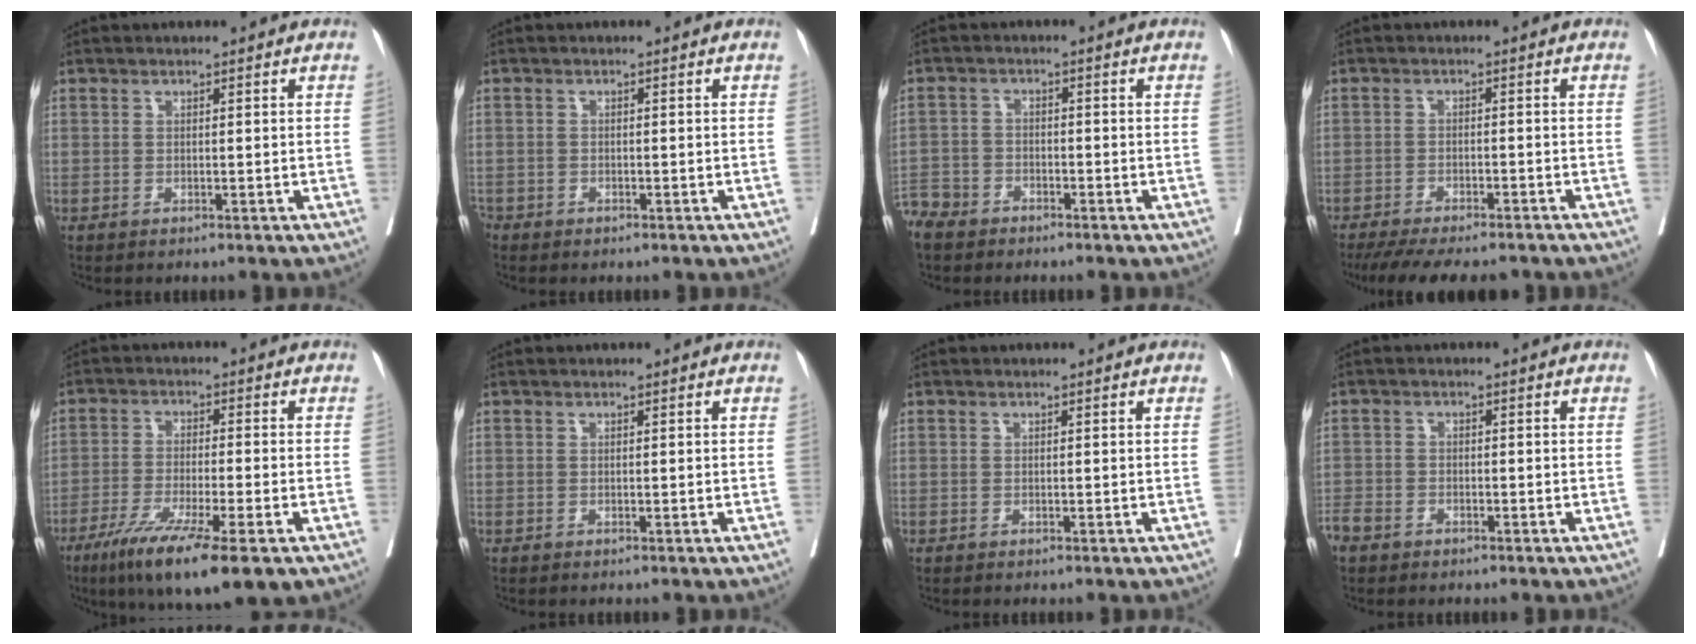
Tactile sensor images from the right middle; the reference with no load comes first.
{"total": 2.1, "force": [-1.4, 1.5, 0.1], "torque": [-0.008, 0.005, -0.030]}
{"total": 5.2, "force": [-4.4, 2.7, 0.7], "torque": [-0.017, -0.003, -0.089]}
{"total": 13.3, "force": [-11.5, 3.0, 6.0], "torque": [-0.105, -0.014, -0.157]}
{"total": 13.4, "force": [-8.0, 1.3, 10.6], "torque": [-0.168, -0.035, -0.131]}
{"total": 0.0}
{"total": 0.0}
{"total": 3.2, "force": [-2.4, 1.8, 1.0], "torque": [-0.024, 0.001, -0.045]}